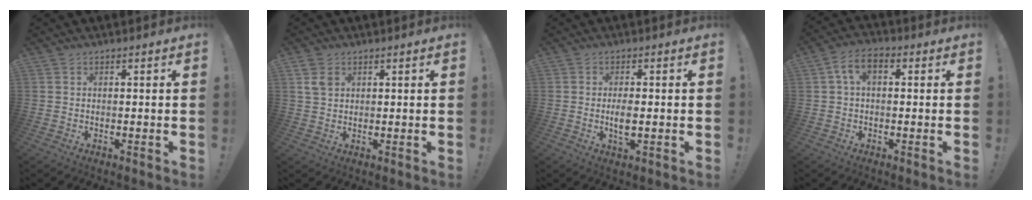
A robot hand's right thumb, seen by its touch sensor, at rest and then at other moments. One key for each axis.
{"total": 3.8, "fx": 1.7, "fy": 2.7, "fz": 2.2, "tx": -0.034, "ty": 0.001, "tz": 0.033}
{"total": 4.4, "fx": -0.5, "fy": 1.5, "fz": 4.1, "tx": -0.074, "ty": -0.008, "tz": -0.015}
{"total": 6.0, "fx": 1.1, "fy": 3.2, "fz": 4.9, "tx": -0.089, "ty": 0.003, "tz": 0.019}